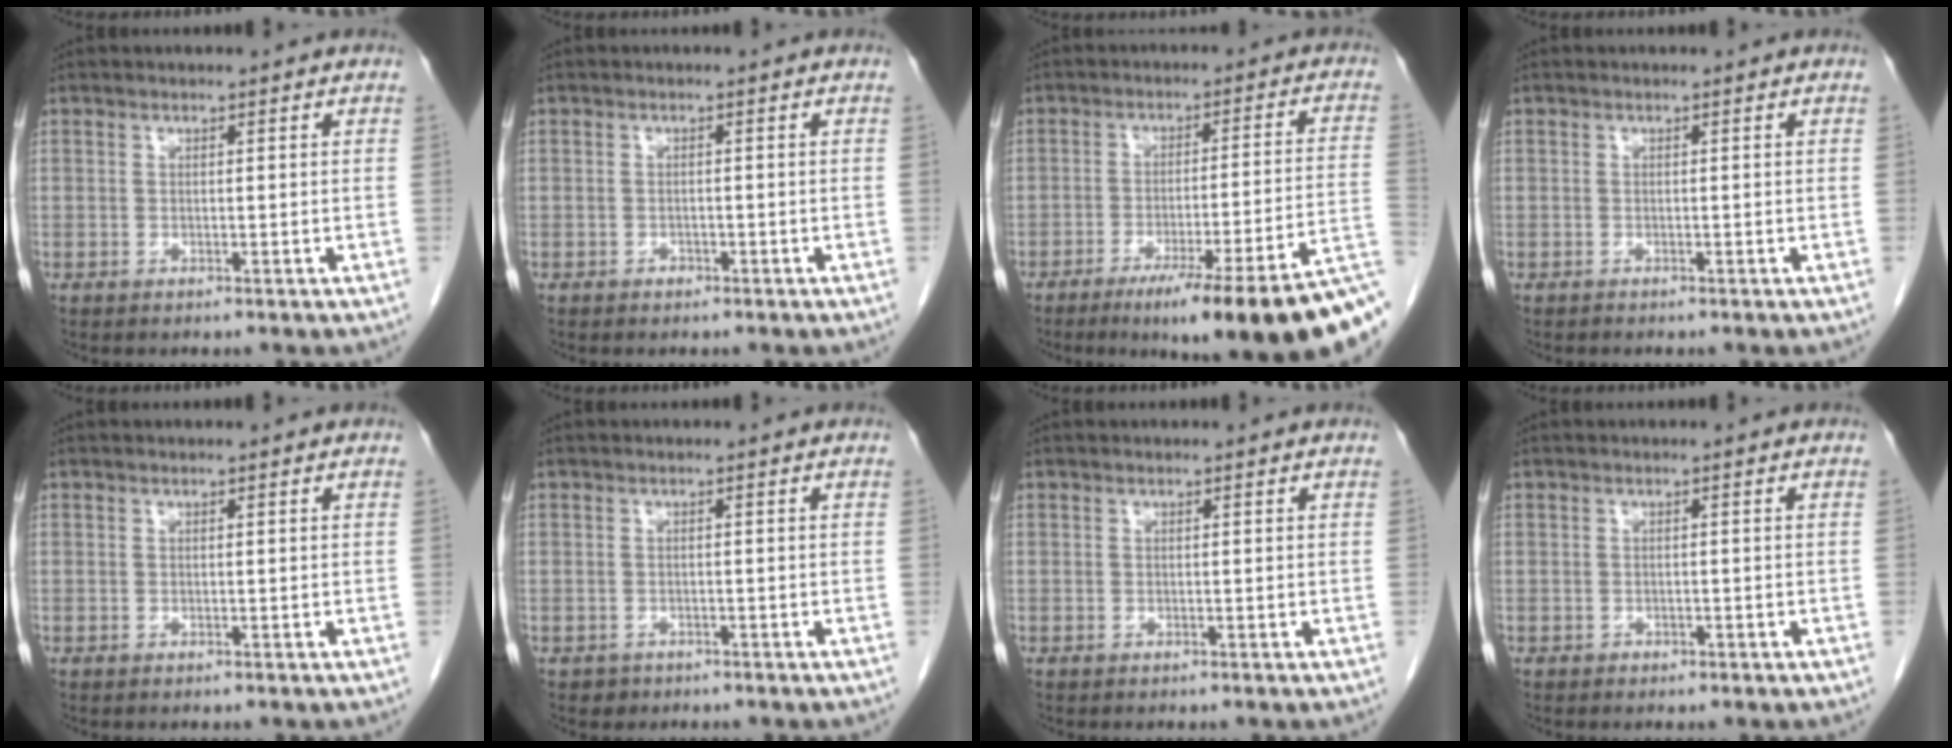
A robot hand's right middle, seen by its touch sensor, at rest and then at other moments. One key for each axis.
{"total": 0.7, "fx": -0.5, "fy": 0.5, "fz": 0.2, "tx": -0.005, "ty": 0.002, "tz": -0.007}
{"total": 21.1, "fx": -14.4, "fy": 0.8, "fz": 15.4, "tx": -0.120, "ty": 0.002, "tz": -0.201}
{"total": 0.0}
{"total": 0.0}
{"total": 0.8, "fx": -0.6, "fy": 0.5, "fz": -0.1, "tx": -0.007, "ty": 0.002, "tz": -0.011}
{"total": 0.0}
{"total": 0.5, "fx": -0.3, "fy": 0.4, "fz": 0.1, "tx": -0.006, "ty": 0.001, "tz": -0.004}